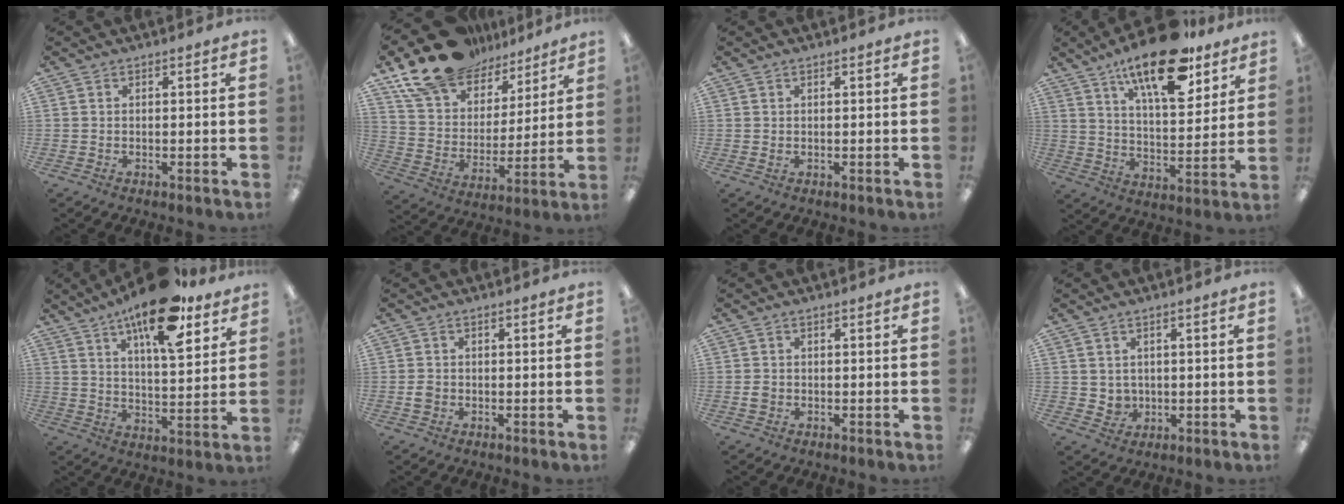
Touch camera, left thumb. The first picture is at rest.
{"total": 19.4, "force": [15.2, 9.9, 6.8], "torque": [-0.145, -0.089, 0.279]}
{"total": 0.8, "force": [0.2, 0.3, 0.7], "torque": [-0.014, 0.001, 0.003]}
{"total": 19.4, "force": [13.4, 7.2, 12.1], "torque": [-0.185, -0.072, 0.218]}
{"total": 17.3, "force": [11.4, 5.9, 11.5], "torque": [-0.176, -0.055, 0.185]}
{"total": 1.9, "force": [-0.4, 1.6, 0.9], "torque": [-0.017, 0.003, -0.009]}
{"total": 1.3, "force": [-0.2, 1.2, 0.6], "torque": [-0.011, 0.003, -0.006]}
{"total": 3.2, "force": [1.4, 2.8, 0.5], "torque": [-0.010, -0.006, 0.026]}